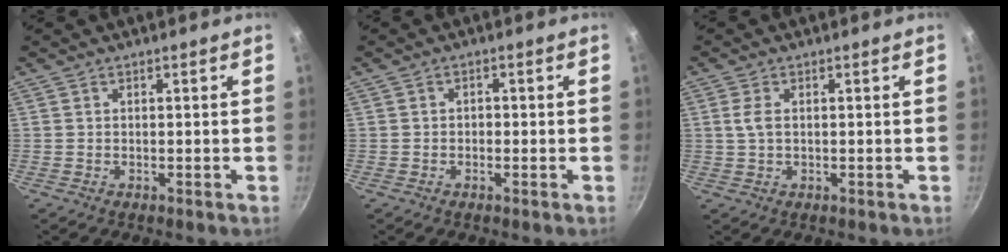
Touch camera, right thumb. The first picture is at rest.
{"total": 1.1, "force": [-0.5, 0.9, 0.4], "torque": [-0.005, 0.004, -0.009]}
{"total": 2.6, "force": [0.4, 1.5, 2.1], "torque": [-0.044, 0.002, 0.006]}